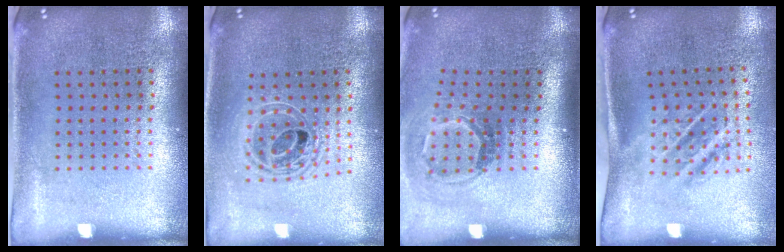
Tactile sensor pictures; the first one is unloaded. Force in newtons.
{"total": 1.7, "press": 1.4, "slide": 1.0}
{"total": 1.8, "press": 1.2, "slide": 1.4}
{"total": 1.8, "press": 1.2, "slide": 1.4}